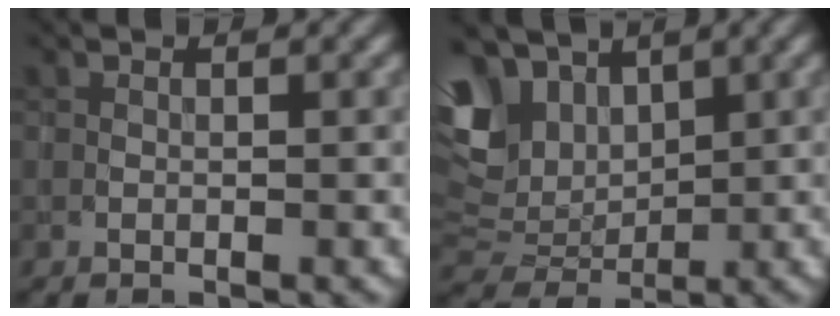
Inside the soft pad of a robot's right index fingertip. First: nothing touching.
{"total": 9.2, "force": [3.6, 6.0, 6.0], "torque": [-0.142, 0.009, 0.065]}